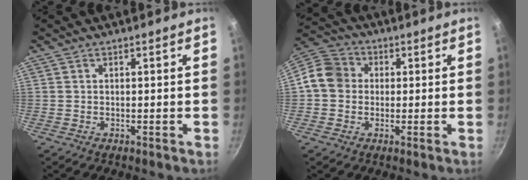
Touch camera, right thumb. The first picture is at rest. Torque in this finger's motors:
{"motor_torque": [0.31, 1.71, 0.39, -0.36, 0.03]}